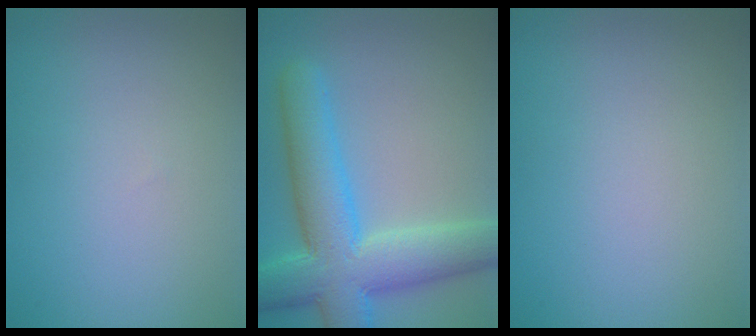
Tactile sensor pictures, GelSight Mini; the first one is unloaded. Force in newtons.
{"total": 9.3, "press": 9.3, "slide": 0.4}
{"total": 0.0}